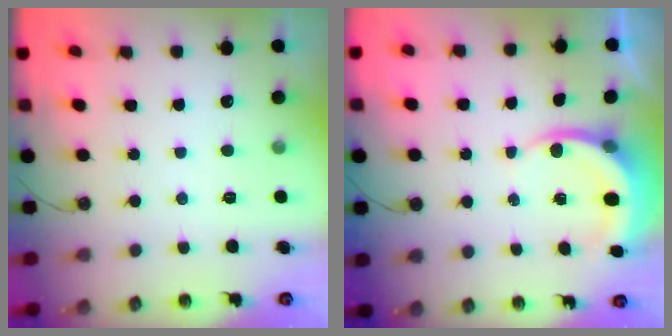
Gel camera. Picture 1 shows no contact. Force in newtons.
{"total": 4.9, "press": 4.9, "slide": 0.1}